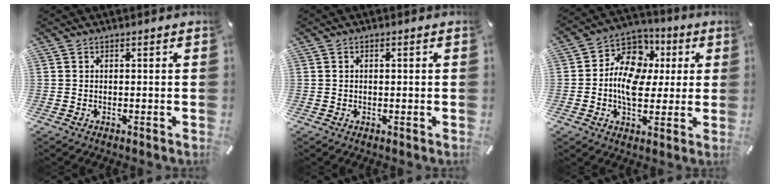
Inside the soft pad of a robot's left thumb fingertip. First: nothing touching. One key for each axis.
{"total": 0.7, "fx": 0.1, "fy": 0.4, "fz": 0.6, "tx": -0.012, "ty": 0.002, "tz": 0.000}
{"total": 13.3, "fx": -0.2, "fy": 10.1, "fz": 8.6, "tx": -0.152, "ty": 0.008, "tz": -0.003}